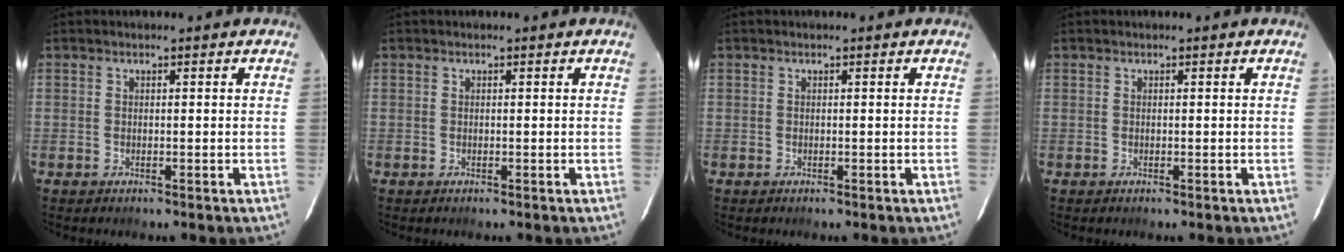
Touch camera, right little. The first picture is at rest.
{"total": 0.0}
{"total": 0.0}
{"total": 0.0}